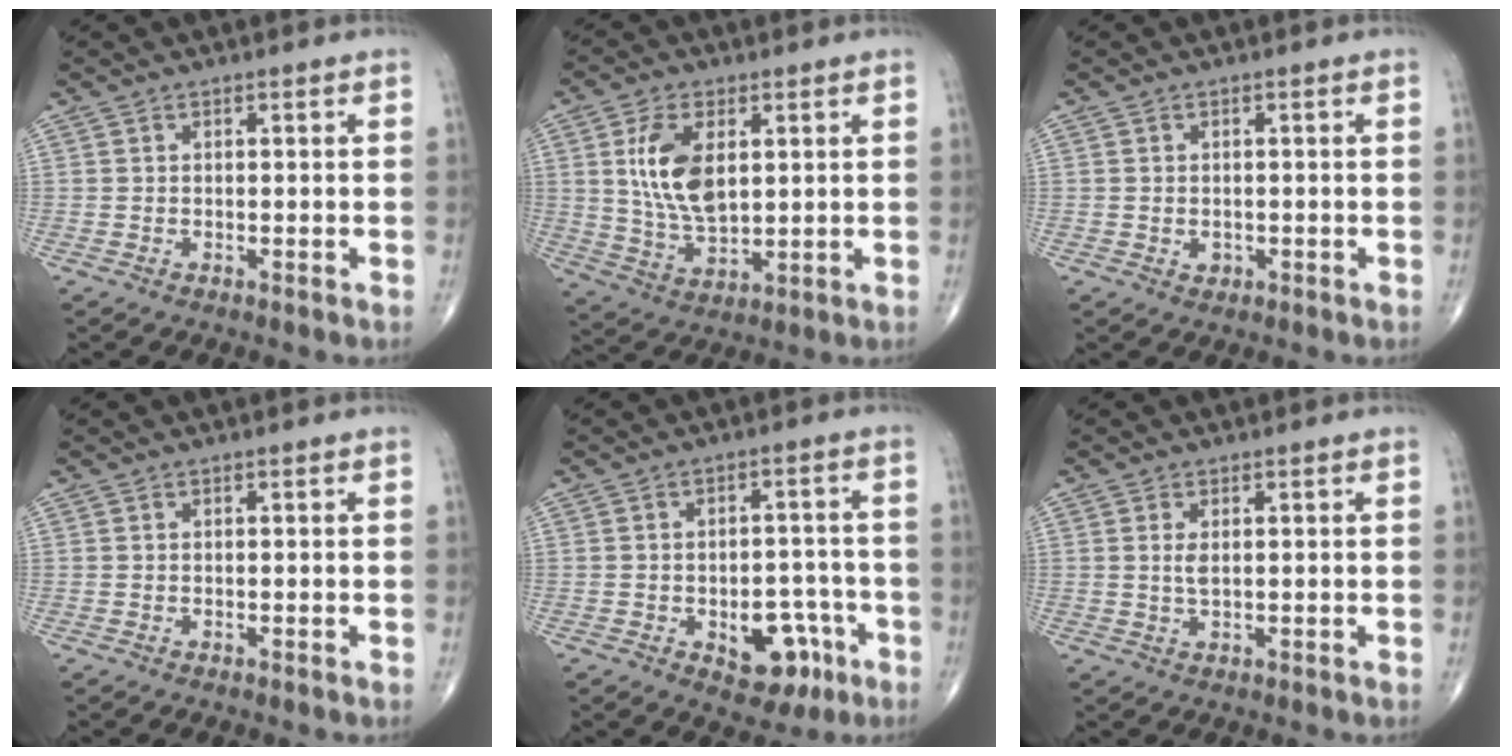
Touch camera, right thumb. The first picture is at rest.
{"total": 11.5, "force": [2.7, 6.3, 9.3], "torque": [-0.171, -0.016, 0.058]}
{"total": 1.3, "force": [-0.3, 1.1, 0.7], "torque": [-0.006, 0.002, 0.001]}
{"total": 0.0}
{"total": 9.7, "force": [-4.1, 5.9, 6.5], "torque": [-0.052, 0.034, -0.045]}
{"total": 2.1, "force": [0.4, 0.9, 1.8], "torque": [-0.037, -0.003, 0.011]}